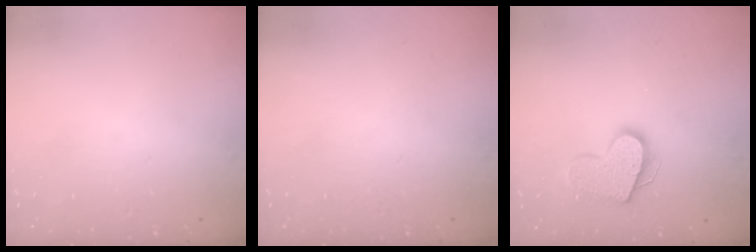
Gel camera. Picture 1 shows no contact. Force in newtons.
{"total": 0.0}
{"total": 13.5, "press": 13.5, "slide": 0.9}